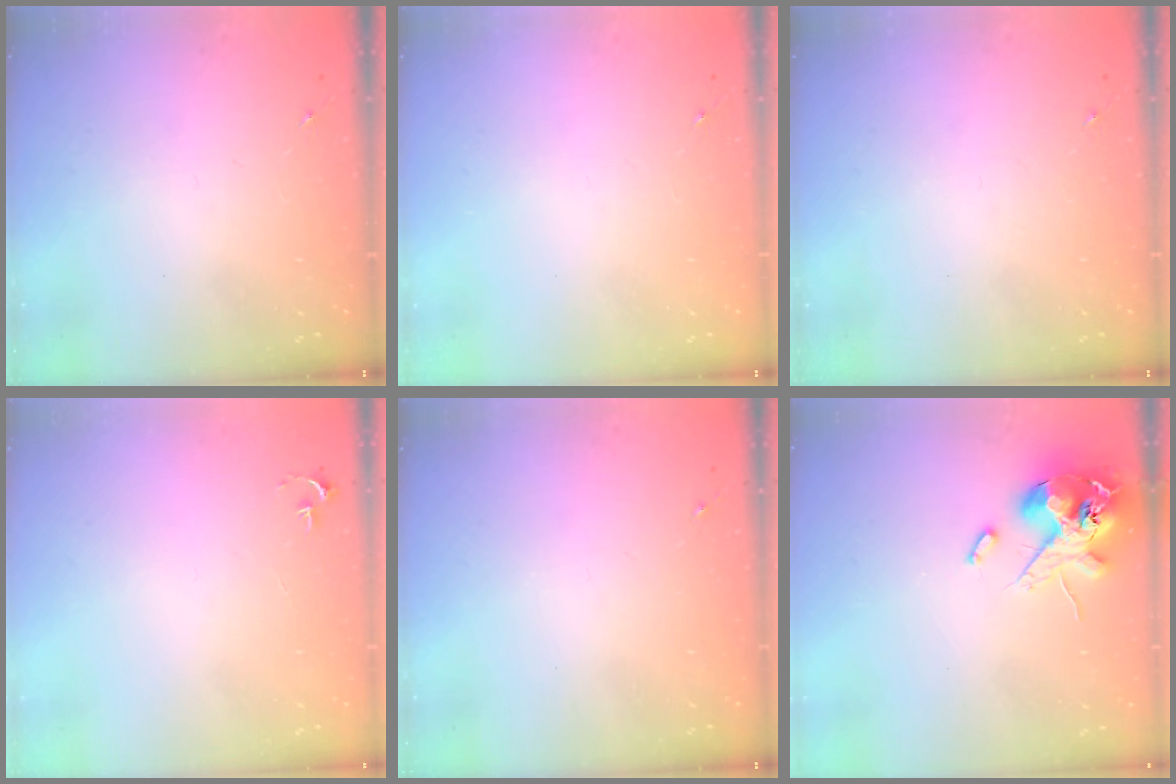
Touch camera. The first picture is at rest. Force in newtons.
{"total": 0.0}
{"total": 0.0}
{"total": 2.7, "press": 2.7, "slide": 0.3}
{"total": 0.0}
{"total": 14.1, "press": 13.9, "slide": 2.5}